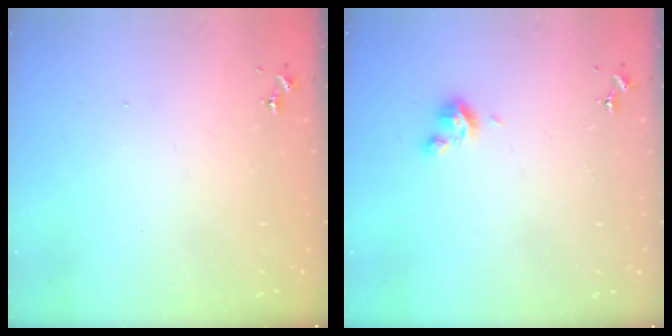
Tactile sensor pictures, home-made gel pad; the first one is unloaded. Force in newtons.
{"total": 4.7, "press": 4.7, "slide": 0.5}